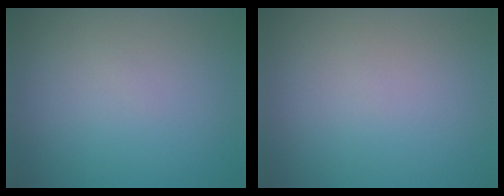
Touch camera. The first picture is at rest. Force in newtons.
{"total": 0.0}